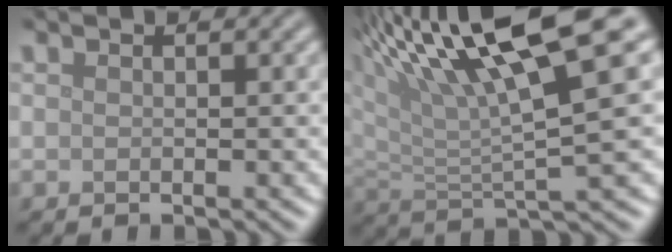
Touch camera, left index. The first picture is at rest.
{"total": 12.9, "force": [7.6, 2.6, 10.1], "torque": [-0.172, 0.016, 0.129]}